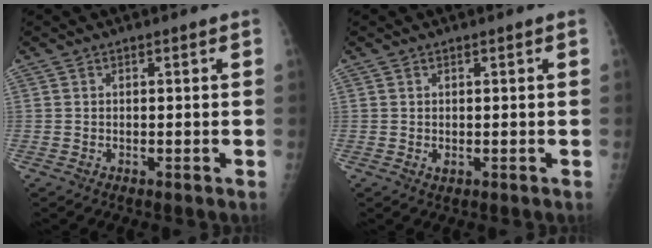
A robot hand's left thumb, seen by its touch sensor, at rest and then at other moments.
{"total": 0.8, "force": [0.1, 0.4, 0.7], "torque": [-0.010, -0.003, 0.004]}